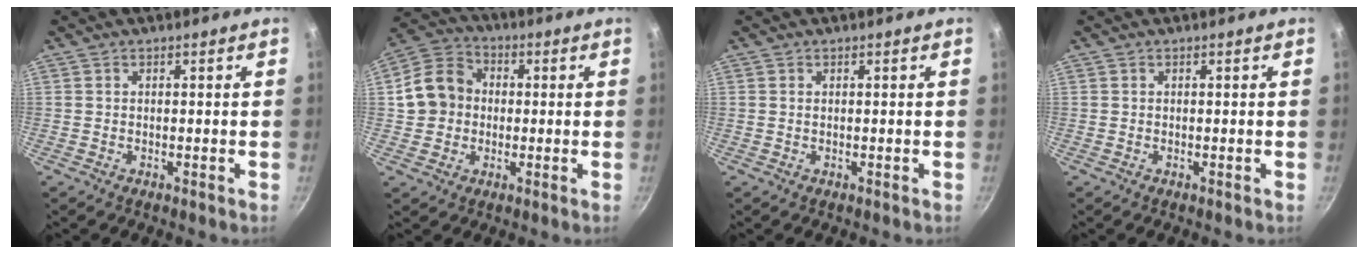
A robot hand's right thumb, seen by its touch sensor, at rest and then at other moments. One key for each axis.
{"total": 10.4, "fx": 0.2, "fy": 9.1, "fz": 5.1, "tx": -0.062, "ty": 0.021, "tz": -0.015}
{"total": 0.0}
{"total": 0.0}